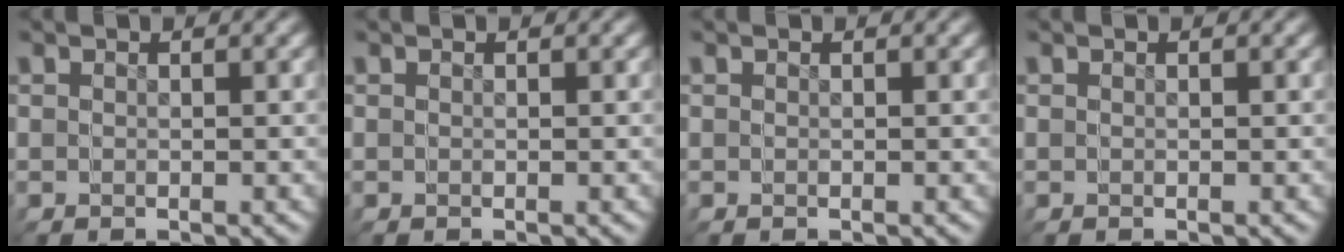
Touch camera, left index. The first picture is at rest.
{"total": 0.0}
{"total": 0.0}
{"total": 0.0}